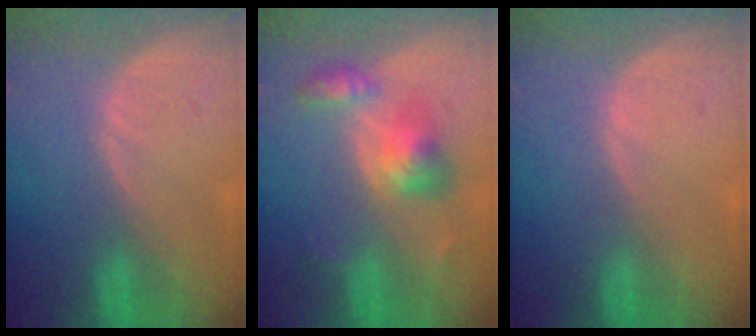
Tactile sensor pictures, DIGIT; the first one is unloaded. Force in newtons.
{"total": 5.7, "press": 5.7, "slide": 0.5}
{"total": 0.0}